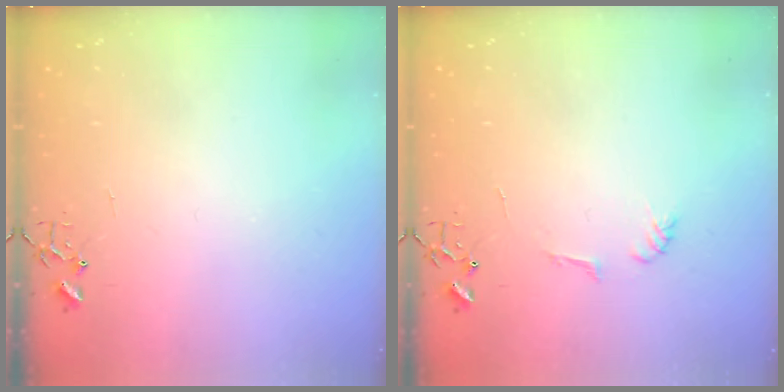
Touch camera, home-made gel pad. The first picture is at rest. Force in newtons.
{"total": 5.3, "press": 5.3, "slide": 0.6}